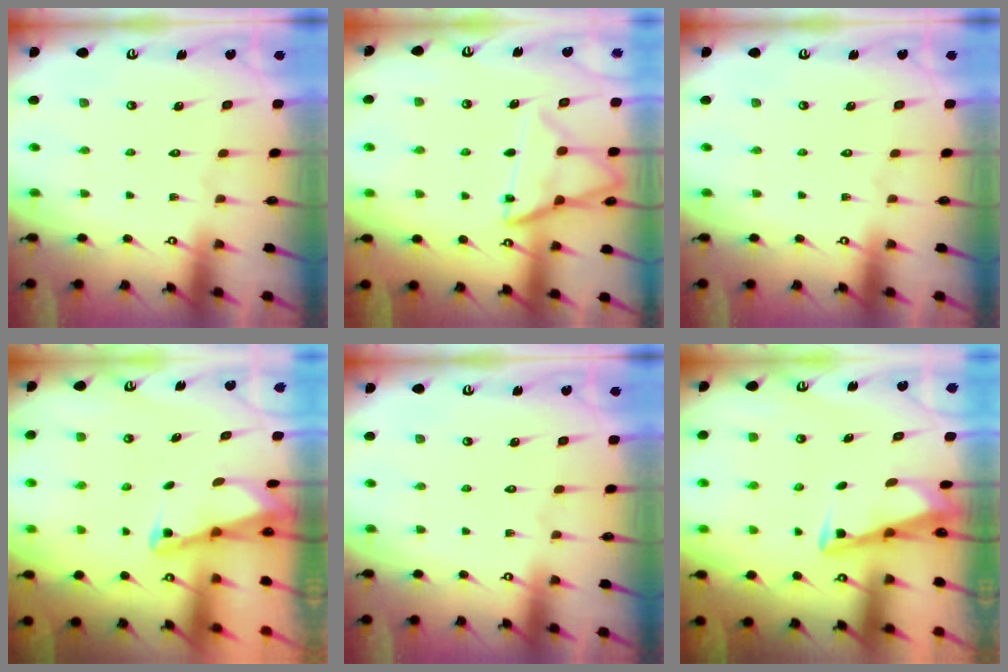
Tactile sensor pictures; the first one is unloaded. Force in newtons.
{"total": 13.9, "press": 13.8, "slide": 1.4}
{"total": 0.0}
{"total": 2.0, "press": 2.0, "slide": 0.4}
{"total": 0.0}
{"total": 3.5, "press": 3.5, "slide": 0.3}